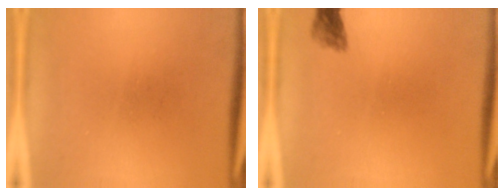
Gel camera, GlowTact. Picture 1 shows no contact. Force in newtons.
{"total": 1.7}